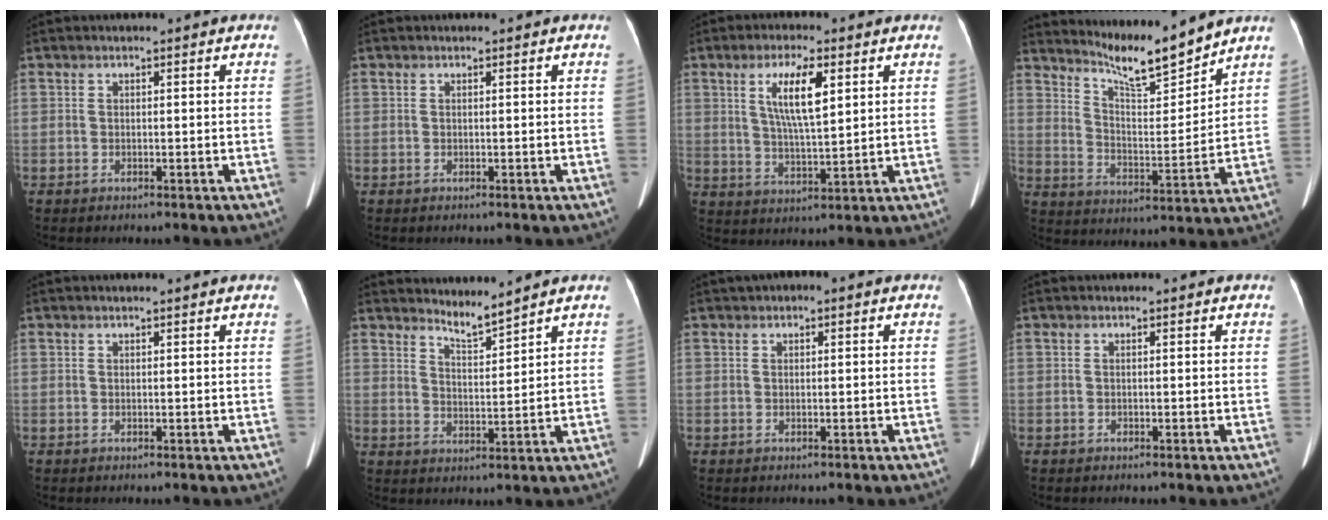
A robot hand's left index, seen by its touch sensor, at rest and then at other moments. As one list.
[{"total": 0.0}, {"total": 7.8, "force": [2.9, 1.4, 7.1], "torque": [-0.137, 0.000, 0.054]}, {"total": 10.2, "force": [9.7, 0.0, 3.3], "torque": [-0.073, -0.014, 0.169]}, {"total": 1.6, "force": [1.4, -0.1, 0.7], "torque": [-0.010, 0.015, 0.018]}, {"total": 3.4, "force": [3.2, -0.7, 0.6], "torque": [-0.019, -0.016, 0.065]}, {"total": 1.5, "force": [0.6, 0.8, 1.1], "torque": [-0.020, 0.016, 0.010]}, {"total": 0.0}]